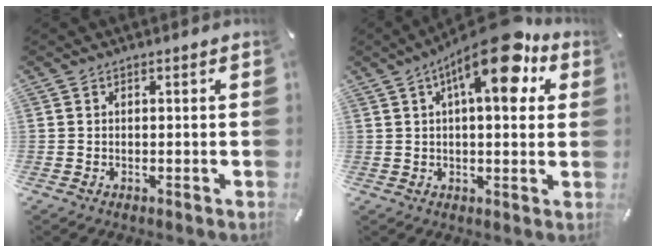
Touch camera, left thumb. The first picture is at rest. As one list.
[{"total": 15.8, "force": [7.6, 5.5, 12.7], "torque": [-0.193, -0.033, 0.115]}]